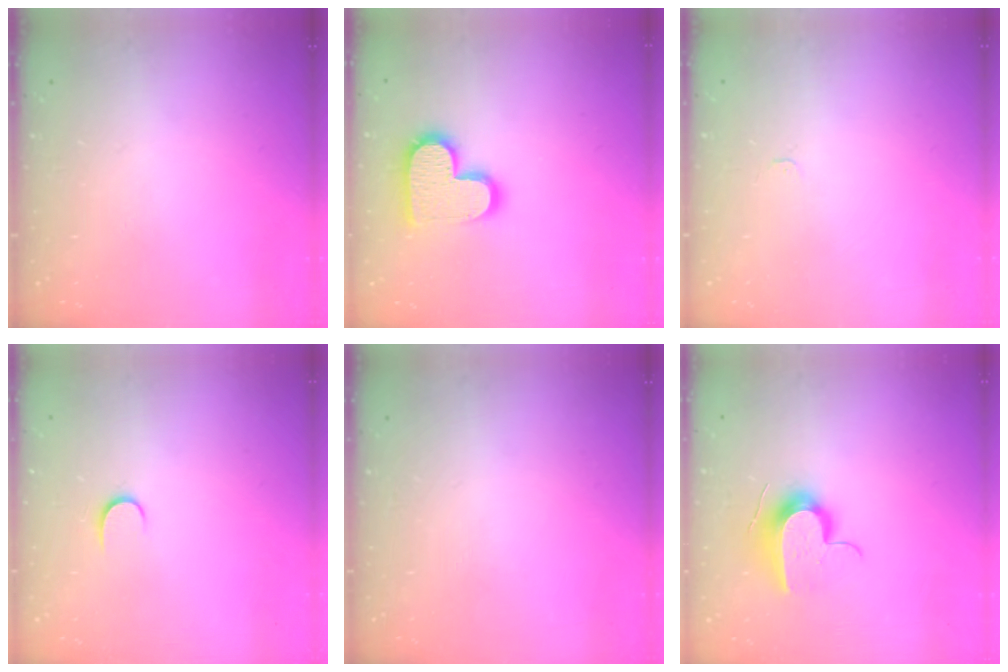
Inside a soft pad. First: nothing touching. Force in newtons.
{"total": 15.1, "press": 15.1, "slide": 1.1}
{"total": 2.4, "press": 2.4, "slide": 0.3}
{"total": 5.3, "press": 5.3, "slide": 0.5}
{"total": 0.0}
{"total": 11.3, "press": 11.3, "slide": 0.4}